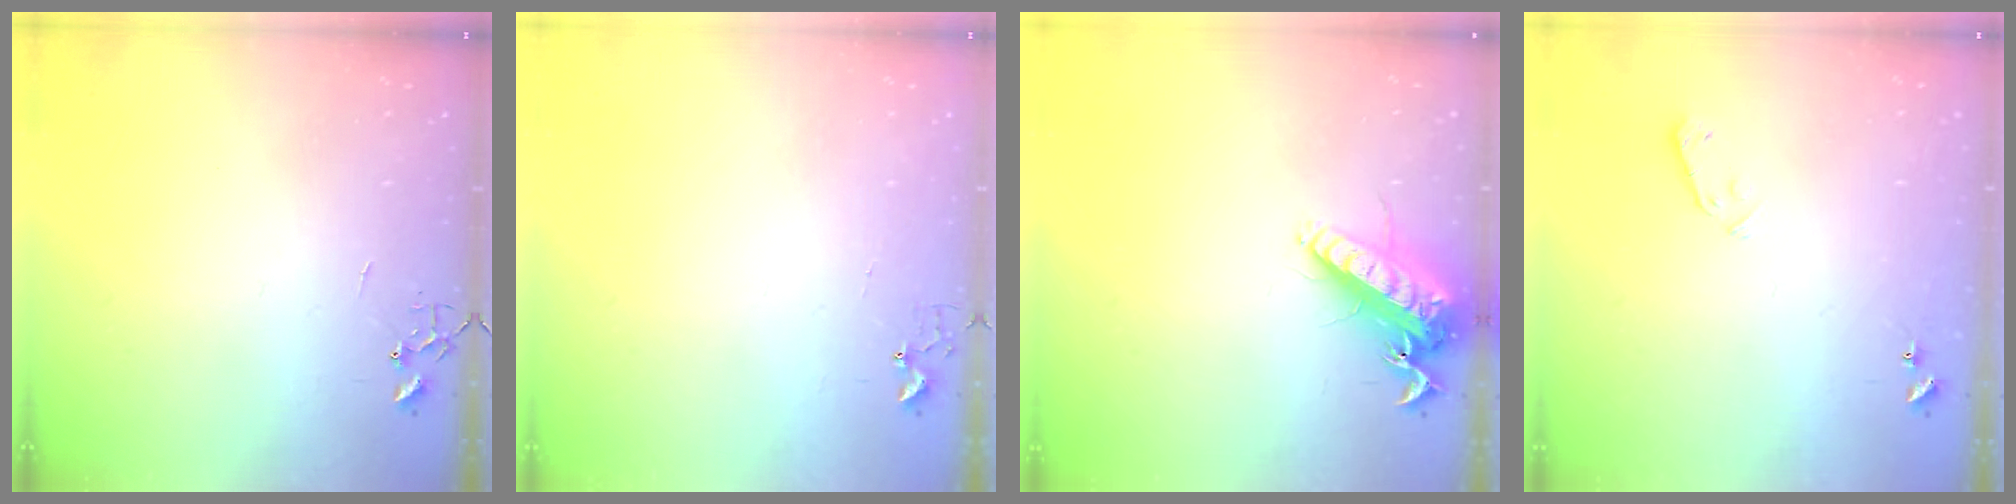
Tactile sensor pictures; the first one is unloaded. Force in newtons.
{"total": 2.7, "press": 2.7, "slide": 0.3}
{"total": 14.6, "press": 14.4, "slide": 2.8}
{"total": 3.8, "press": 3.7, "slide": 0.7}